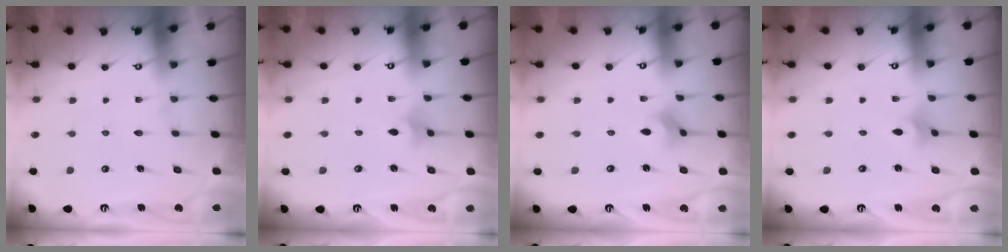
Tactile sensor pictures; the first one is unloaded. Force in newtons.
{"total": 3.7, "press": 3.6, "slide": 0.8}
{"total": 3.3, "press": 3.3, "slide": 0.6}
{"total": 2.5, "press": 2.4, "slide": 0.6}